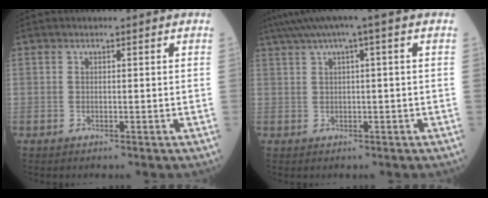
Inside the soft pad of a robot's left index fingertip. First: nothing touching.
{"total": 5.8, "force": [3.1, -0.4, 4.9], "torque": [-0.088, 0.036, 0.055]}